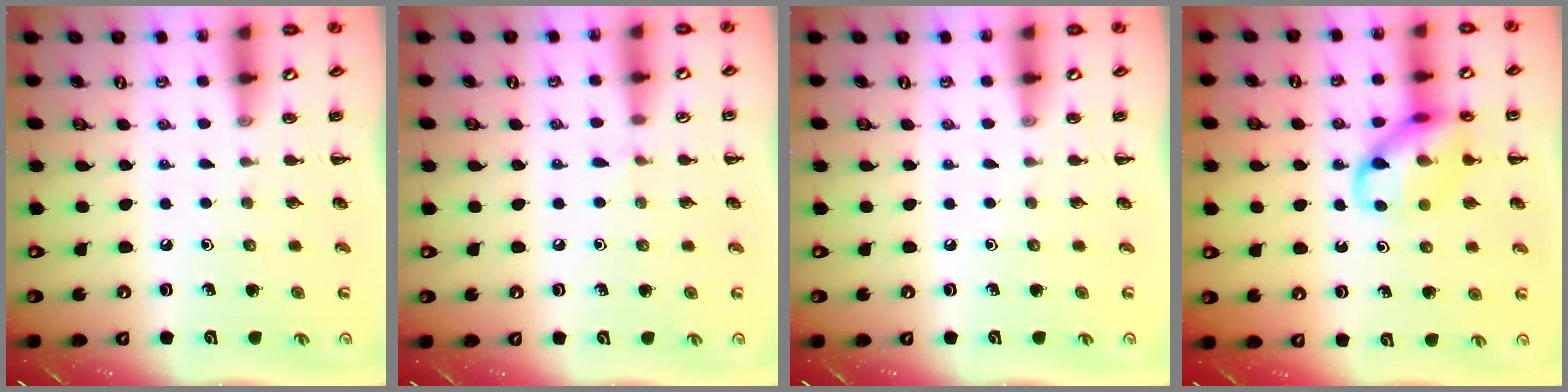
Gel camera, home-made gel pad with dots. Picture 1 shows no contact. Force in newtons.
{"total": 2.8, "press": 2.5, "slide": 1.1}
{"total": 0.0}
{"total": 12.7, "press": 12.6, "slide": 1.3}